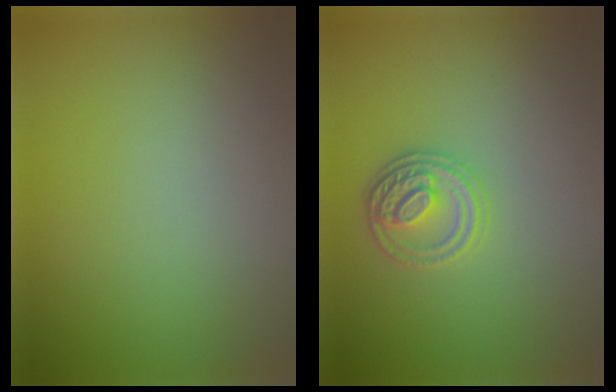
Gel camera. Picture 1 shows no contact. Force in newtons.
{"total": 2.9, "press": 2.8, "slide": 0.7}